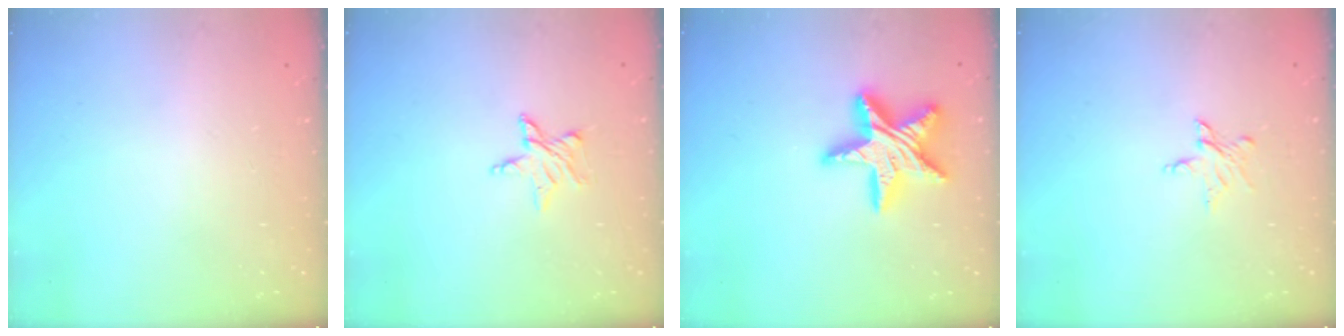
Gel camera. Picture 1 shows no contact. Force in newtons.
{"total": 5.2, "press": 5.2, "slide": 0.4}
{"total": 18.2, "press": 18.1, "slide": 1.9}
{"total": 4.5, "press": 4.5, "slide": 0.4}